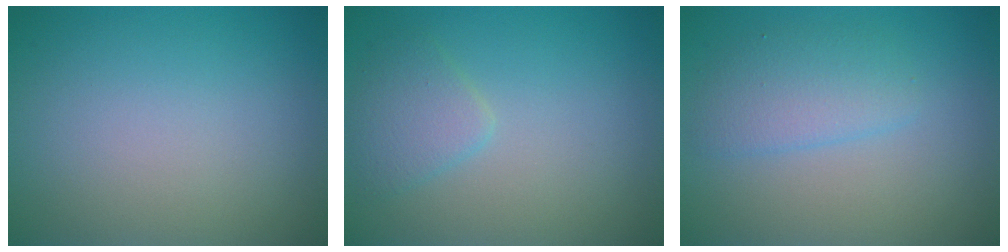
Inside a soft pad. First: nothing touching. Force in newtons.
{"total": 2.2, "press": 2.2, "slide": 0.1}
{"total": 2.8, "press": 2.8, "slide": 0.1}